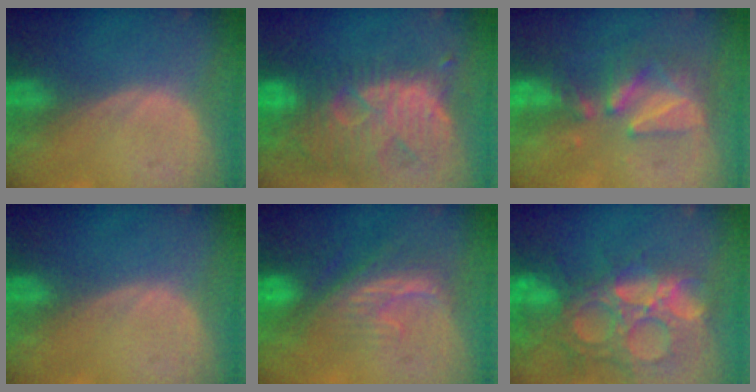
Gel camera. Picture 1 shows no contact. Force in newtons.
{"total": 12.4, "press": 11.1, "slide": 5.5}
{"total": 8.9, "press": 7.8, "slide": 4.2}
{"total": 0.0}
{"total": 8.2, "press": 7.4, "slide": 3.4}
{"total": 14.3, "press": 12.2, "slide": 7.6}